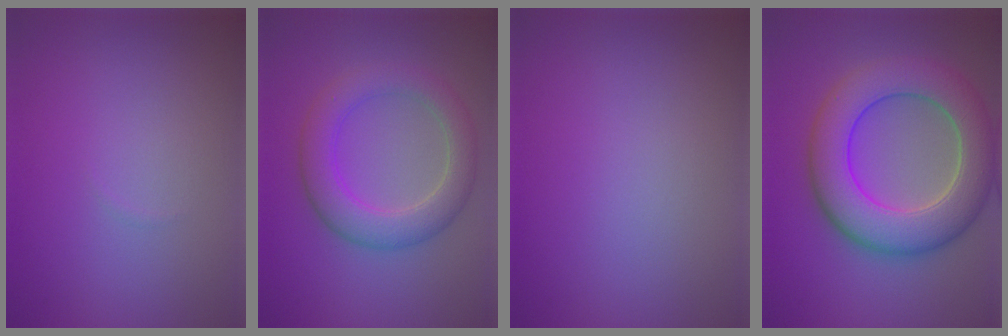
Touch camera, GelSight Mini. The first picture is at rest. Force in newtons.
{"total": 4.8, "press": 4.8, "slide": 0.1}
{"total": 0.0}
{"total": 8.9, "press": 8.9, "slide": 0.6}